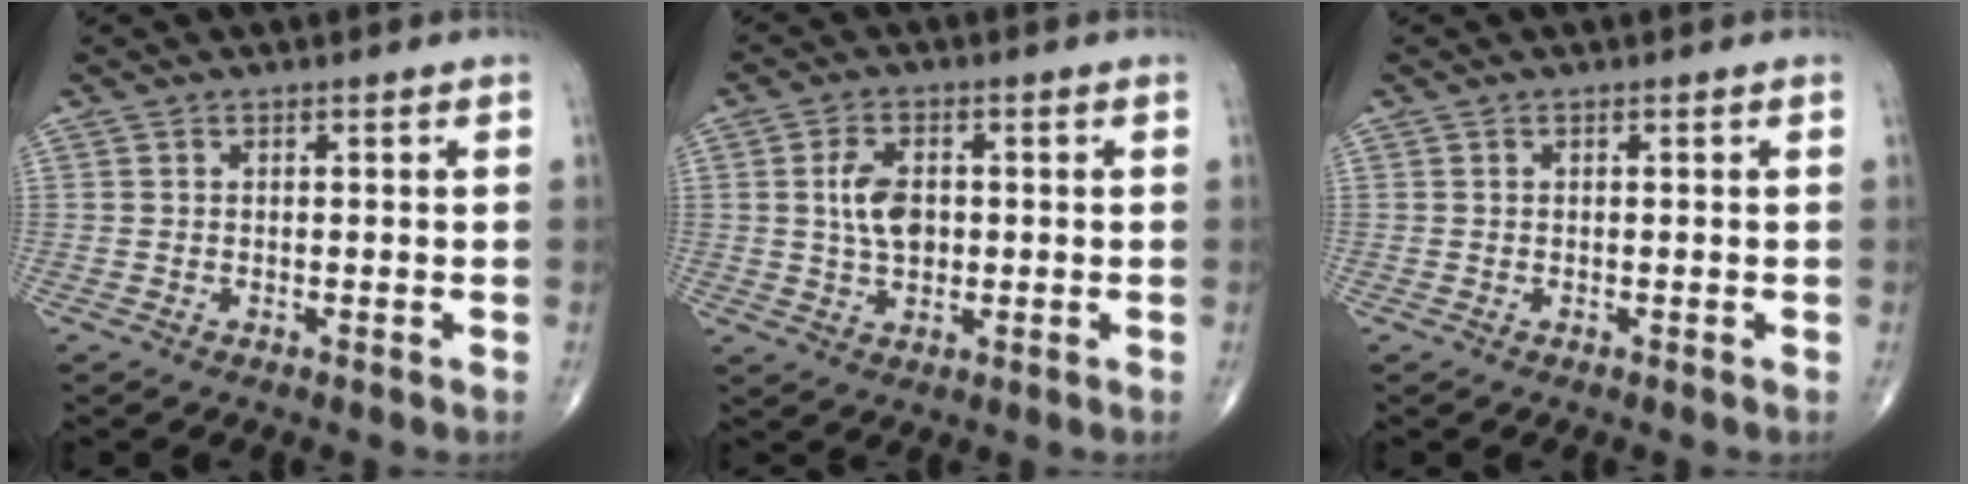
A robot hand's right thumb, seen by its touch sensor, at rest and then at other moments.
{"total": 6.7, "force": [0.6, 4.1, 5.2], "torque": [-0.091, 0.000, 0.012]}
{"total": 0.0}